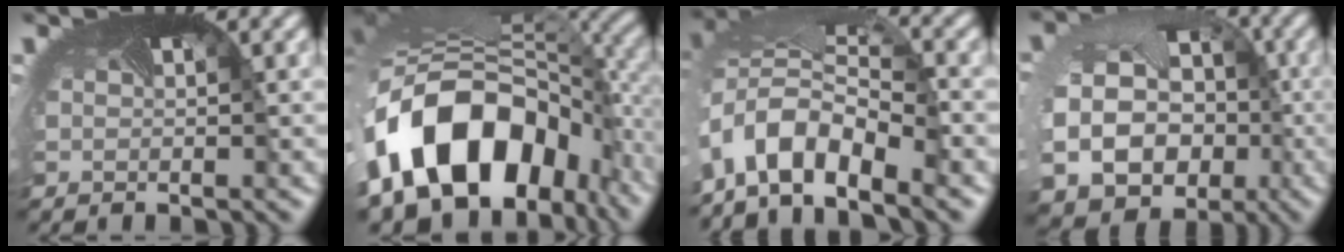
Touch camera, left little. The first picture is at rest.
{"total": 16.5, "force": [-5.6, 10.8, 11.2], "torque": [-0.227, -0.039, -0.085]}
{"total": 7.6, "force": [-4.4, 3.4, 5.2], "torque": [-0.119, -0.005, -0.096]}
{"total": 16.1, "force": [-3.4, 13.9, 7.4], "torque": [-0.169, -0.051, -0.051]}